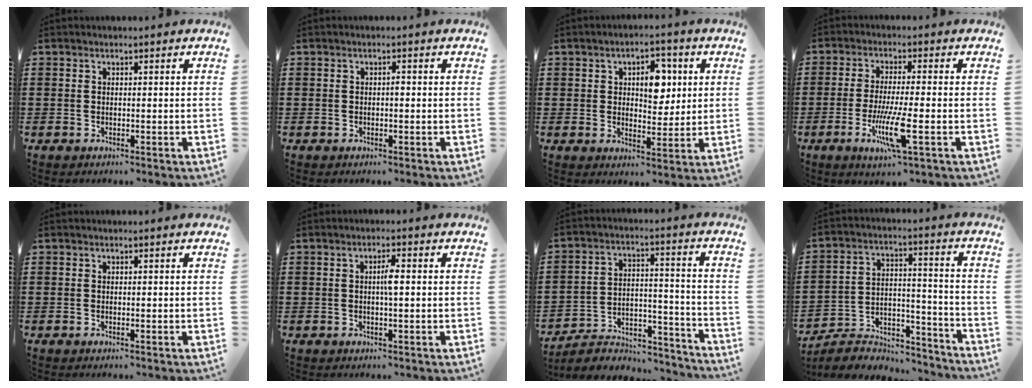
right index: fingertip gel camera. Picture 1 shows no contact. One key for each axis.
{"total": 0.7, "fx": -0.1, "fy": 0.2, "fz": 0.6, "tx": -0.012, "ty": -0.003, "tz": -0.002}
{"total": 5.8, "fx": 1.6, "fy": 3.7, "fz": 4.1, "tx": -0.060, "ty": 0.003, "tz": 0.016}
{"total": 8.2, "fx": -2.7, "fy": 0.9, "fz": 7.6, "tx": -0.156, "ty": -0.022, "tz": -0.052}
{"total": 0.0}
{"total": 2.5, "fx": 0.1, "fy": 0.4, "fz": 2.4, "tx": -0.045, "ty": -0.001, "tz": -0.001}
{"total": 5.0, "fx": -4.6, "fy": 1.7, "fz": 1.0, "tx": -0.020, "ty": 0.008, "tz": -0.092}
{"total": 5.8, "fx": -5.4, "fy": 1.8, "fz": 1.1, "tx": -0.026, "ty": 0.008, "tz": -0.106}